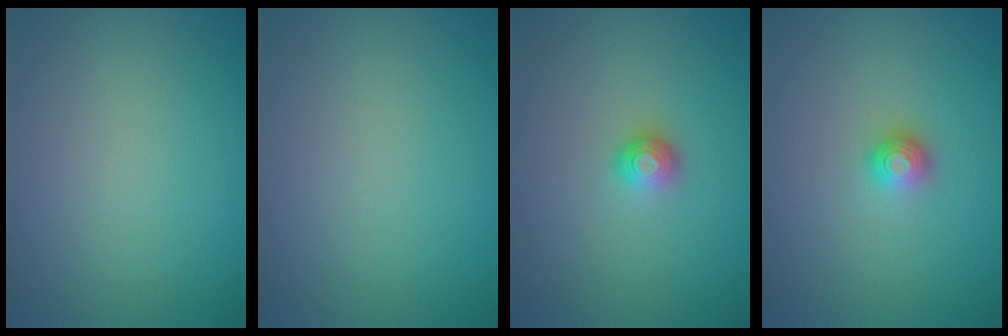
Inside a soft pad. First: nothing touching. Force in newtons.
{"total": 0.0}
{"total": 1.5, "press": 1.1, "slide": 1.0}
{"total": 1.5, "press": 1.1, "slide": 1.0}